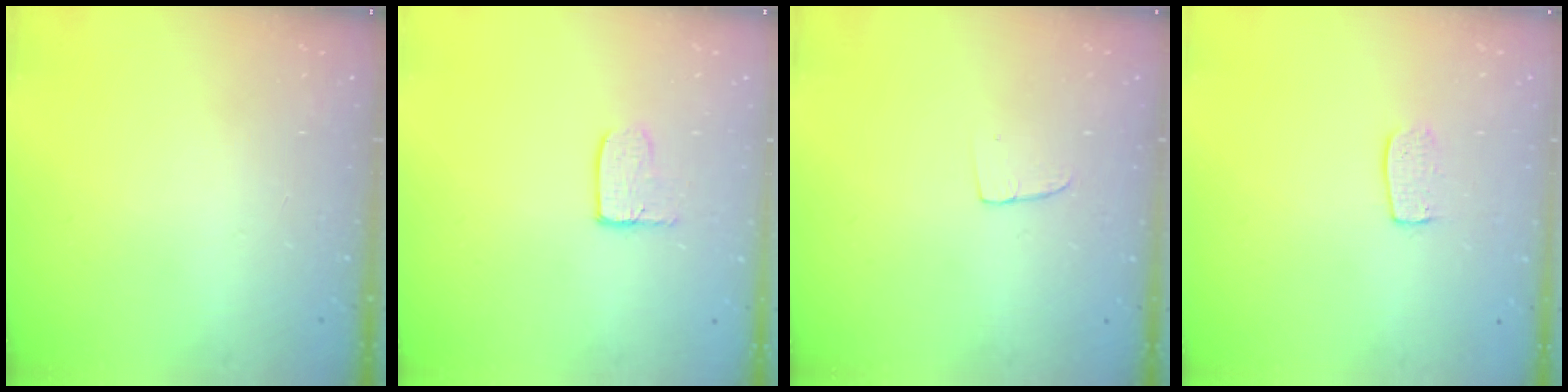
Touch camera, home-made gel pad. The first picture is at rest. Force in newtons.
{"total": 3.4, "press": 3.4, "slide": 0.3}
{"total": 2.9, "press": 2.9, "slide": 0.2}
{"total": 6.6, "press": 6.6, "slide": 0.2}